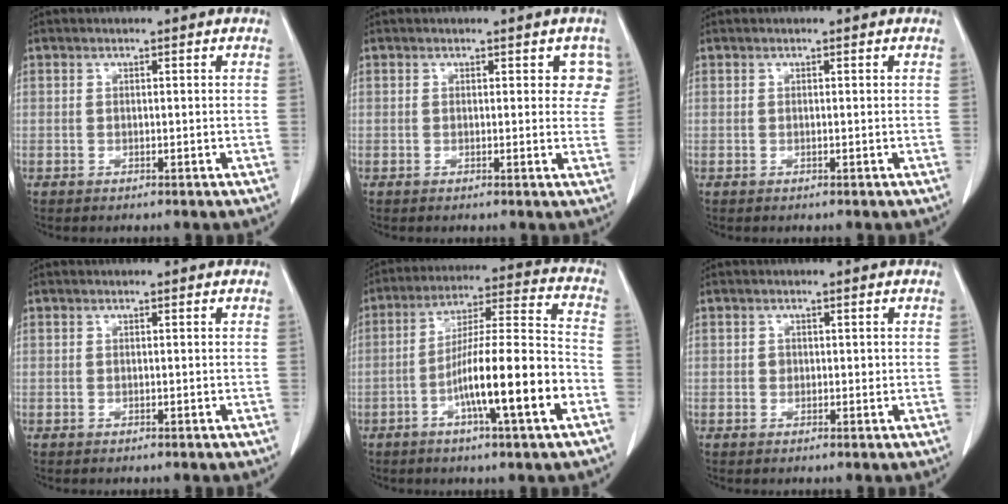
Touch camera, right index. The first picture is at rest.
{"total": 3.5, "force": [1.6, 2.1, 2.3], "torque": [0.000, 0.002, 0.007]}
{"total": 0.0}
{"total": 0.0}
{"total": 15.2, "force": [-5.6, 0.6, 14.2], "torque": [-0.239, 0.005, -0.094]}
{"total": 1.3, "force": [0.1, 1.1, 0.7], "torque": [-0.009, 0.002, 0.002]}